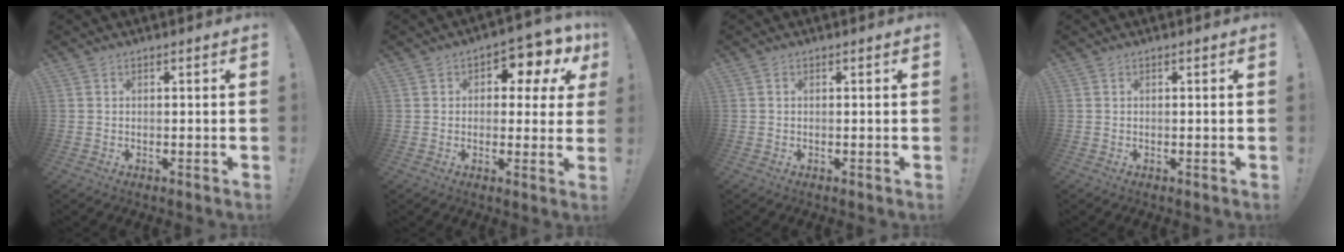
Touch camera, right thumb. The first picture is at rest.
{"total": 6.9, "force": [3.4, 4.3, 4.3], "torque": [-0.046, -0.028, 0.058]}
{"total": 0.0}
{"total": 0.0}